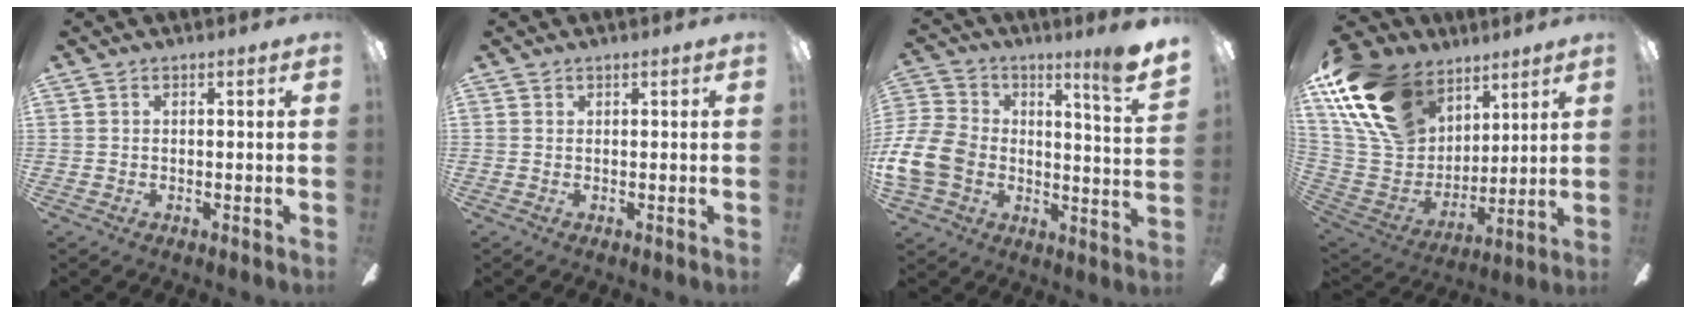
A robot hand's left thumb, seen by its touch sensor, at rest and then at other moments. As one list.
[{"total": 0.0}, {"total": 14.7, "force": [3.6, 8.5, 11.5], "torque": [-0.214, -0.014, 0.063]}, {"total": 22.5, "force": [12.4, 14.7, 11.7], "torque": [-0.270, -0.044, 0.233]}]